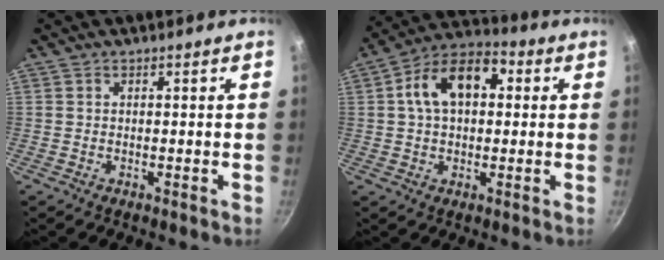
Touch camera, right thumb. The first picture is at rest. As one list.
[{"total": 13.2, "force": [2.4, 8.4, 9.9], "torque": [-0.132, 0.032, 0.023]}]